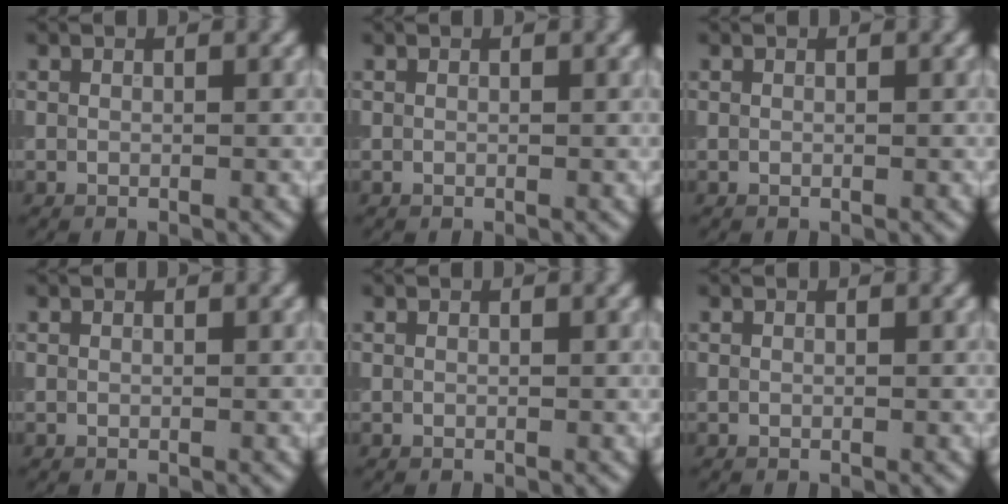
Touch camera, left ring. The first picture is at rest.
{"total": 0.0}
{"total": 0.0}
{"total": 0.0}
{"total": 0.0}
{"total": 0.0}